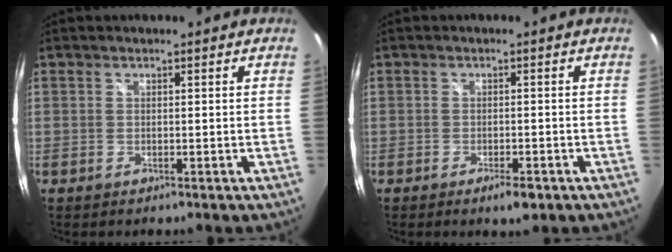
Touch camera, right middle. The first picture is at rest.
{"total": 3.3, "force": [-2.0, 1.2, 2.3], "torque": [-0.046, -0.007, -0.032]}